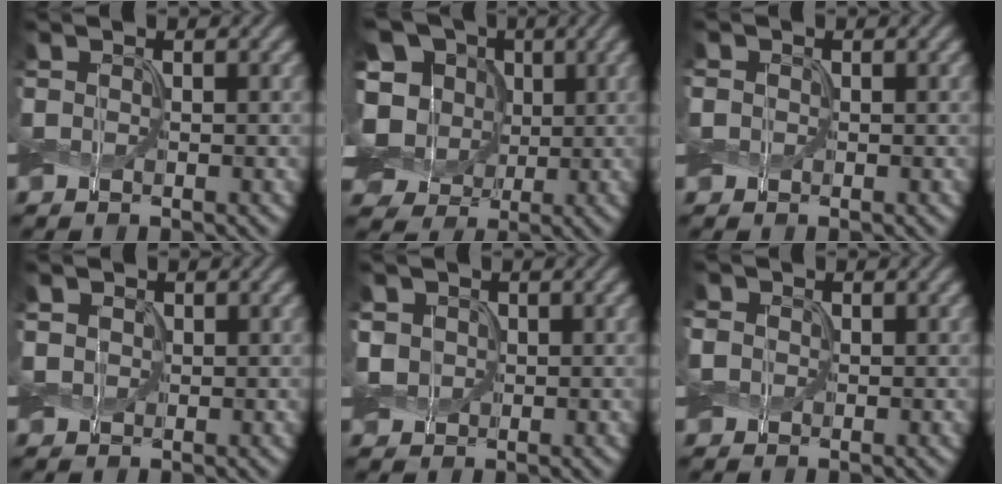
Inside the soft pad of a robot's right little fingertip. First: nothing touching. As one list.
[{"total": 14.9, "force": [1.0, 12.8, 7.4], "torque": [-0.204, 0.022, 0.002]}, {"total": 0.6, "force": [0.0, 0.6, 0.1], "torque": [-0.002, 0.000, -0.001]}, {"total": 1.5, "force": [0.5, 1.3, 0.6], "torque": [-0.021, 0.000, 0.005]}, {"total": 2.1, "force": [0.2, 2.0, 0.8], "torque": [-0.027, 0.001, -0.002]}, {"total": 2.2, "force": [0.6, 1.9, 0.9], "torque": [-0.034, 0.010, 0.003]}]